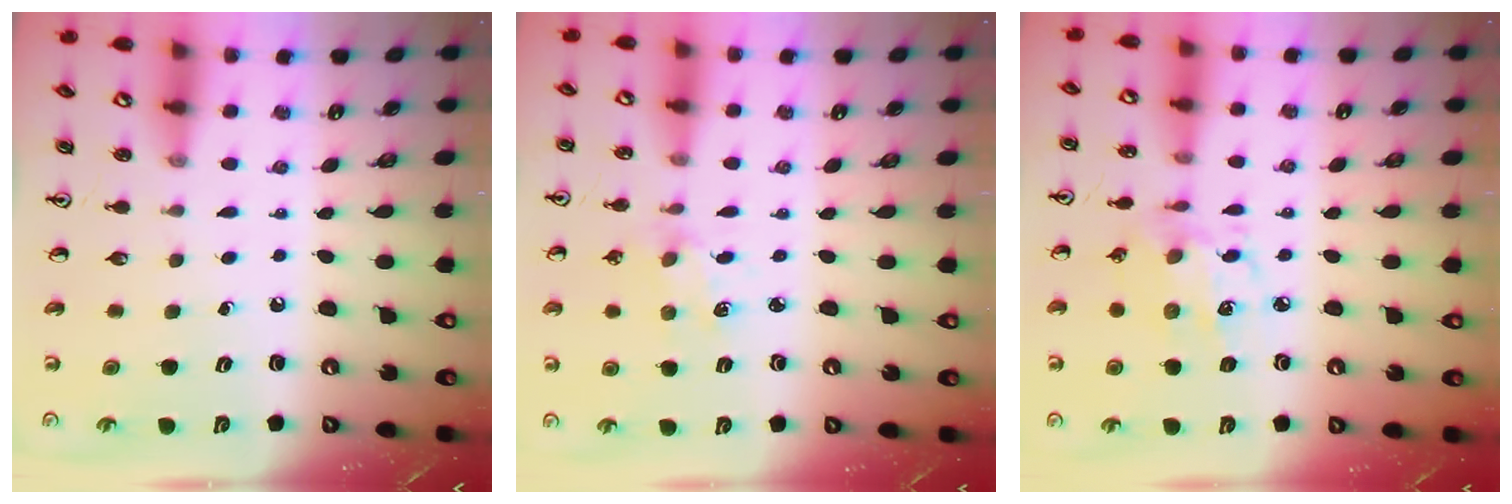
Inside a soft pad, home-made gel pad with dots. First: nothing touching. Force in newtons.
{"total": 2.0, "press": 2.0, "slide": 0.3}
{"total": 7.1, "press": 7.1, "slide": 0.5}